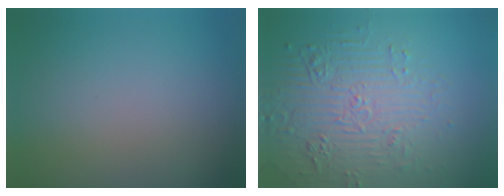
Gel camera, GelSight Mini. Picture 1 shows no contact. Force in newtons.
{"total": 6.4, "press": 5.1, "slide": 4.0}